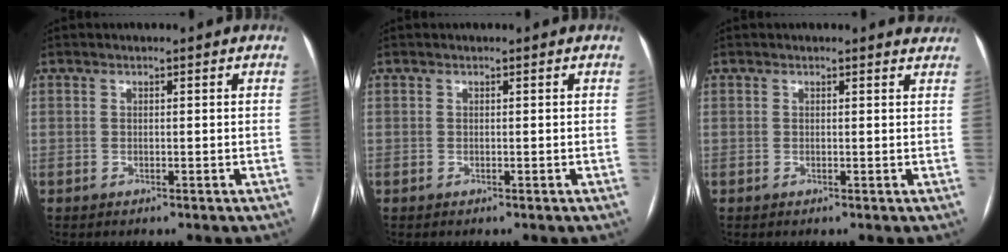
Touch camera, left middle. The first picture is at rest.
{"total": 0.0}
{"total": 2.1, "force": [2.1, 0.4, 0.0], "torque": [-0.004, -0.013, 0.002]}